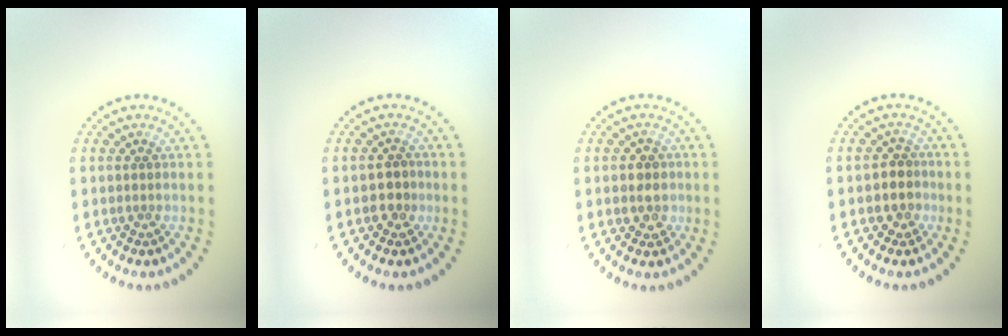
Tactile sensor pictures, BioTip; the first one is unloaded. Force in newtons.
{"total": 1.7, "press": 1.6, "slide": 0.6}
{"total": 2.3, "press": 2.1, "slide": 0.8}
{"total": 2.4, "press": 2.2, "slide": 1.1}